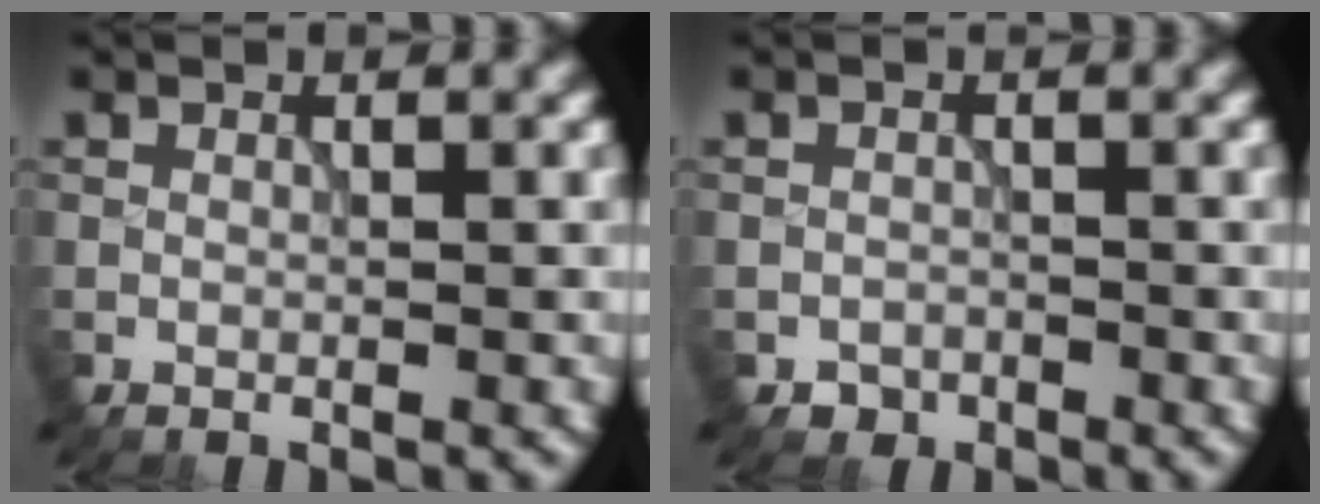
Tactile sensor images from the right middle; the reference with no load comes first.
{"total": 1.3, "force": [-0.9, 0.8, 0.1], "torque": [0.005, -0.001, -0.017]}